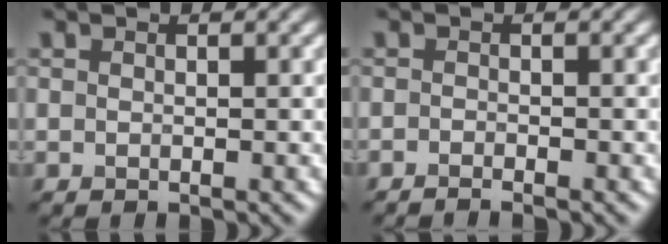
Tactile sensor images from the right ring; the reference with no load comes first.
{"total": 1.0, "force": [-0.9, 0.0, 0.4], "torque": [-0.009, -0.001, -0.017]}